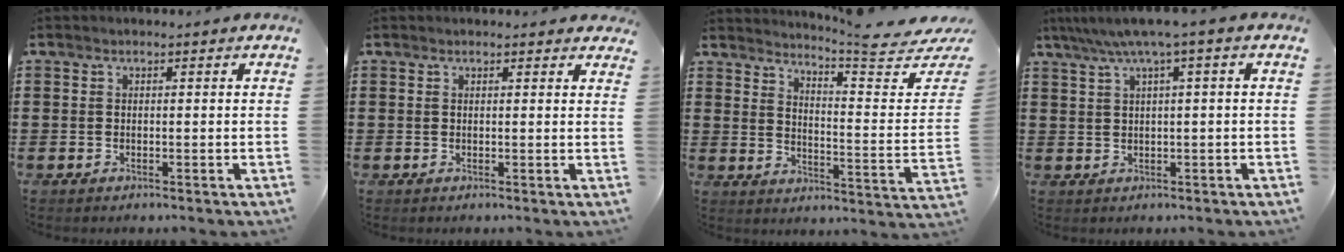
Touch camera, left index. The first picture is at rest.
{"total": 0.9, "force": [0.8, 0.3, 0.3], "torque": [0.001, -0.002, 0.012]}
{"total": 5.9, "force": [5.3, -0.2, 2.7], "torque": [-0.056, -0.050, 0.081]}
{"total": 3.8, "force": [1.3, -0.3, 3.6], "torque": [-0.069, -0.004, 0.019]}